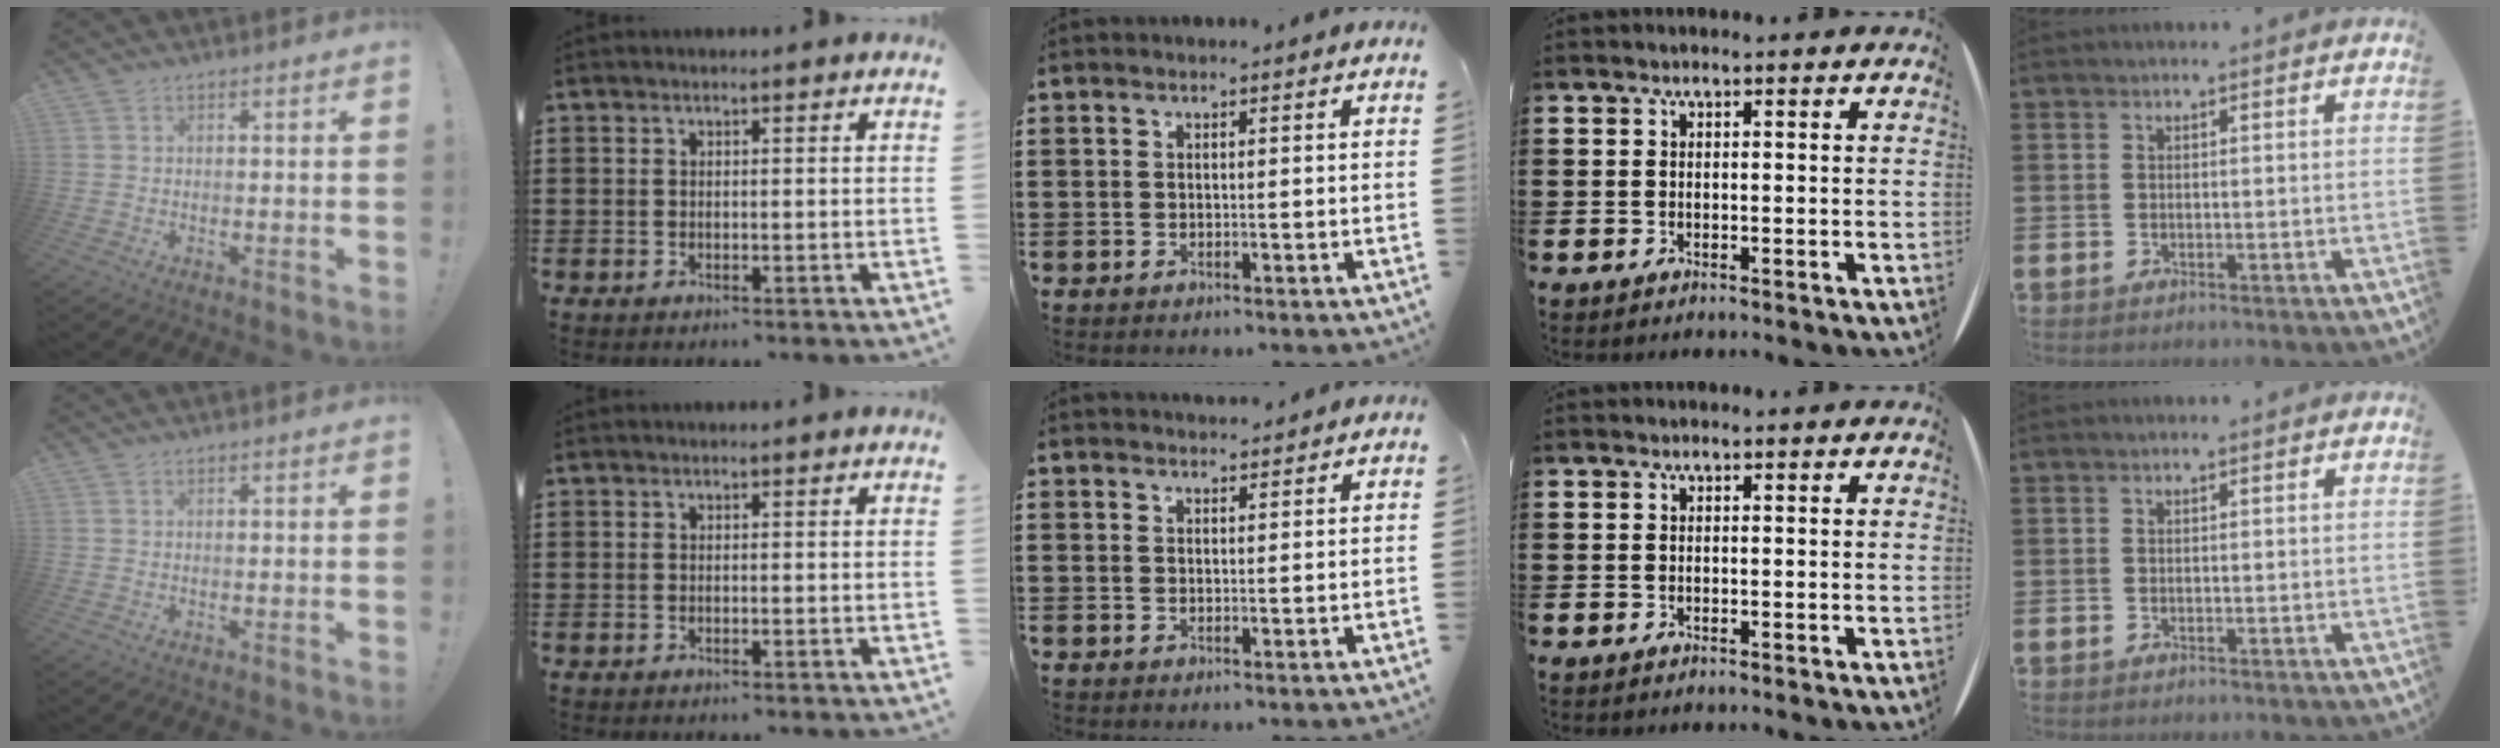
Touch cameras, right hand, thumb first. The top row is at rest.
{"middle": {"total": 1.4, "force": [1.3, 0.3, 0.0], "torque": [-0.004, 0.000, 0.026]}}